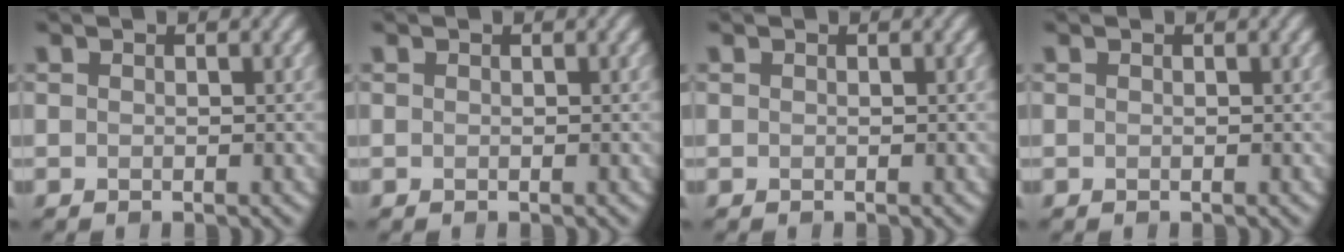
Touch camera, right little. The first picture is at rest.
{"total": 0.0}
{"total": 0.0}
{"total": 0.0}